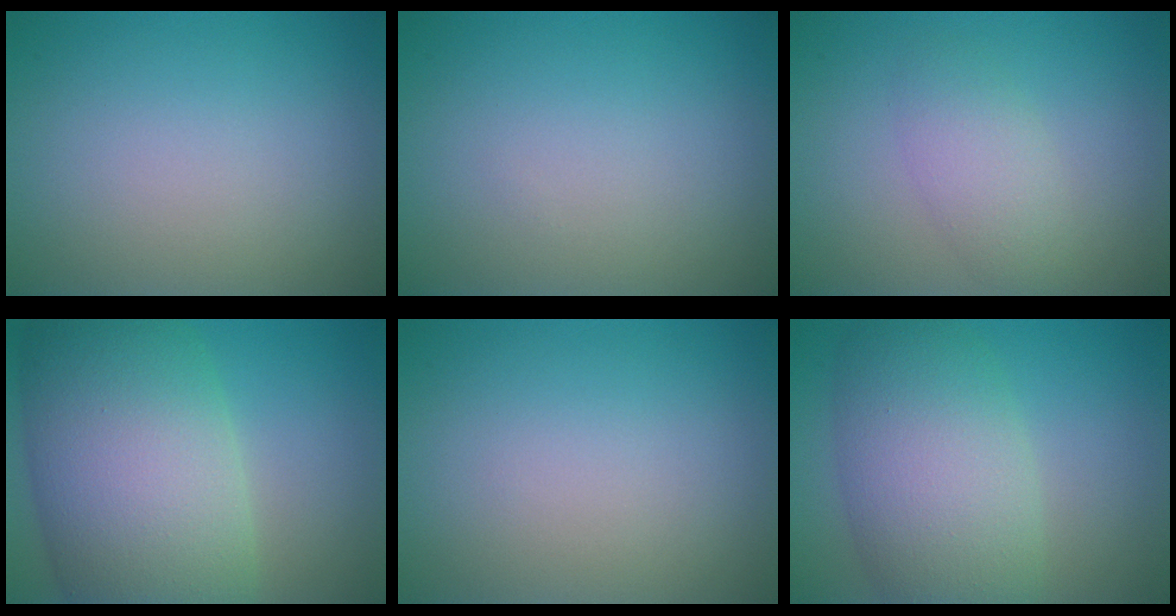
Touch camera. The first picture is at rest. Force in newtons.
{"total": 0.0}
{"total": 2.6, "press": 2.6, "slide": 0.1}
{"total": 13.7, "press": 13.7, "slide": 0.4}
{"total": 0.0}
{"total": 8.4, "press": 8.4, "slide": 0.3}